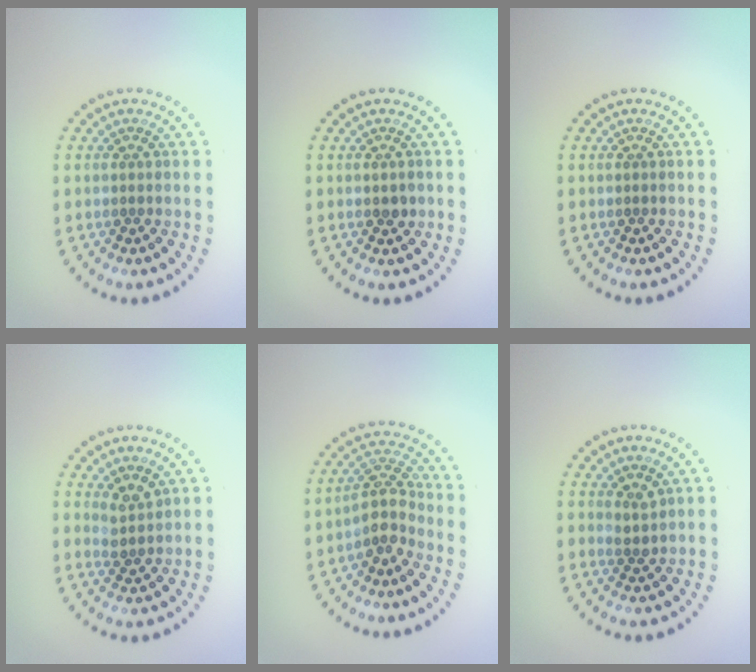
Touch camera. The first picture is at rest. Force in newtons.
{"total": 1.2, "press": 1.2, "slide": 0.2}
{"total": 0.0}
{"total": 1.7, "press": 1.4, "slide": 1.1}
{"total": 2.9, "press": 2.4, "slide": 1.7}
{"total": 1.3, "press": 1.0, "slide": 0.7}